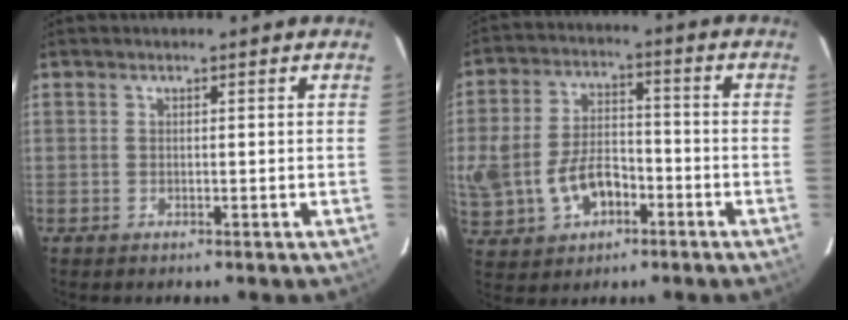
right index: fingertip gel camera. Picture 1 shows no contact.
{"total": 16.3, "force": [-4.9, 11.5, 10.5], "torque": [-0.266, 0.011, -0.065]}